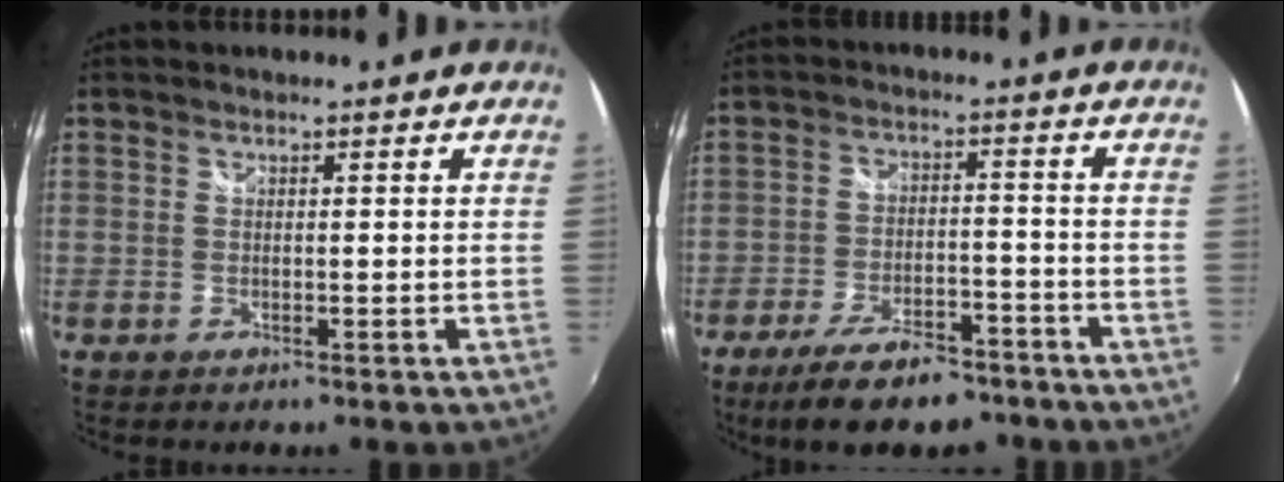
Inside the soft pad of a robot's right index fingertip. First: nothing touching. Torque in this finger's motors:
{"motor_torque": [1.01, -0.83, 0.45, 0.06]}